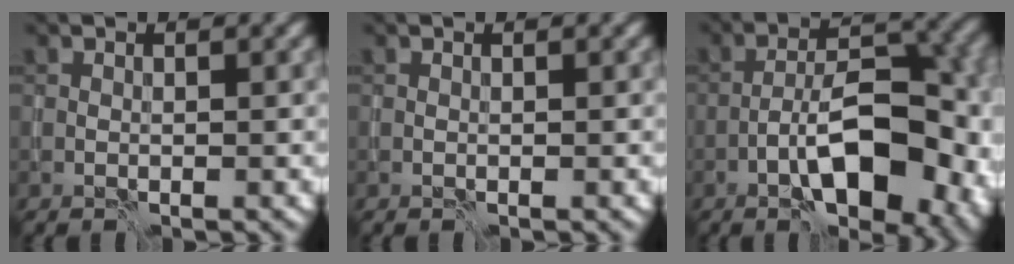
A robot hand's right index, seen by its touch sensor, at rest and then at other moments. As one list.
[{"total": 0.0}, {"total": 10.2, "force": [-4.2, 3.9, 8.5], "torque": [-0.121, 0.014, -0.071]}]